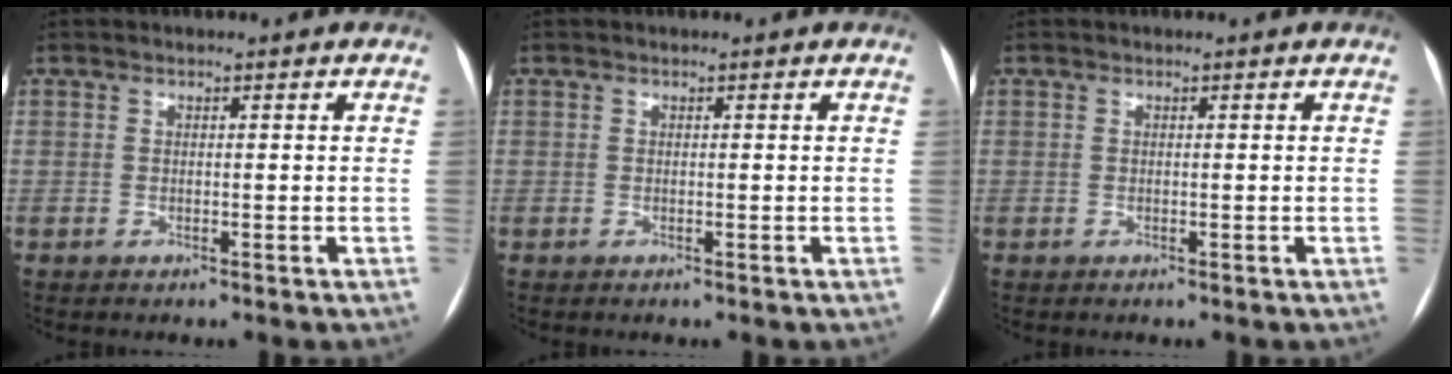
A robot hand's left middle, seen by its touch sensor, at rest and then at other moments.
{"total": 0.0}
{"total": 0.0}